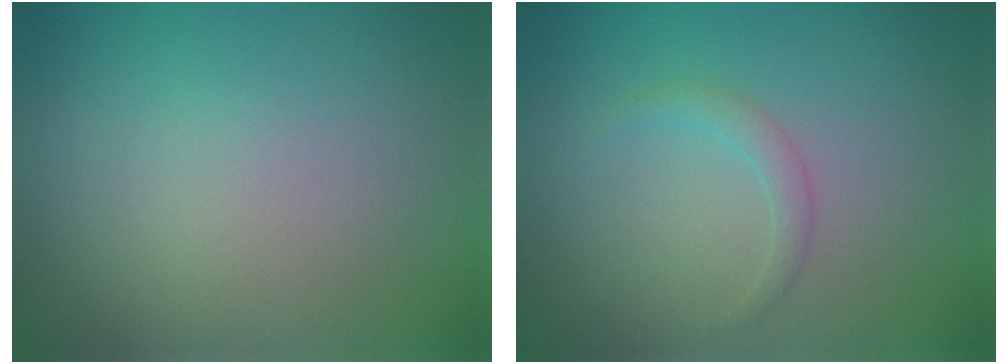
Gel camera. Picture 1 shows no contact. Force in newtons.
{"total": 1.1, "press": 1.1, "slide": 0.1}